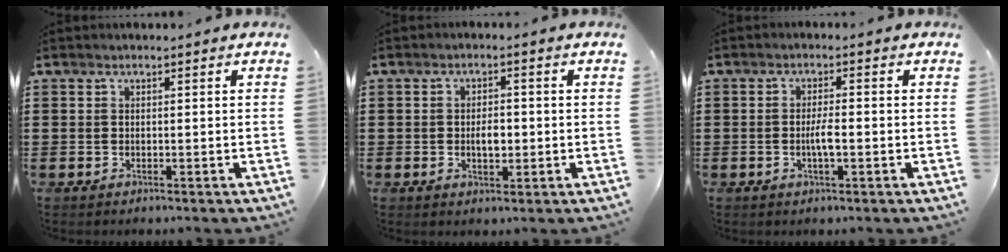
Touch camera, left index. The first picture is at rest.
{"total": 3.1, "force": [-0.3, 1.6, 2.6], "torque": [-0.035, -0.002, -0.011]}
{"total": 3.0, "force": [-0.7, 0.7, 2.9], "torque": [-0.060, 0.001, -0.016]}